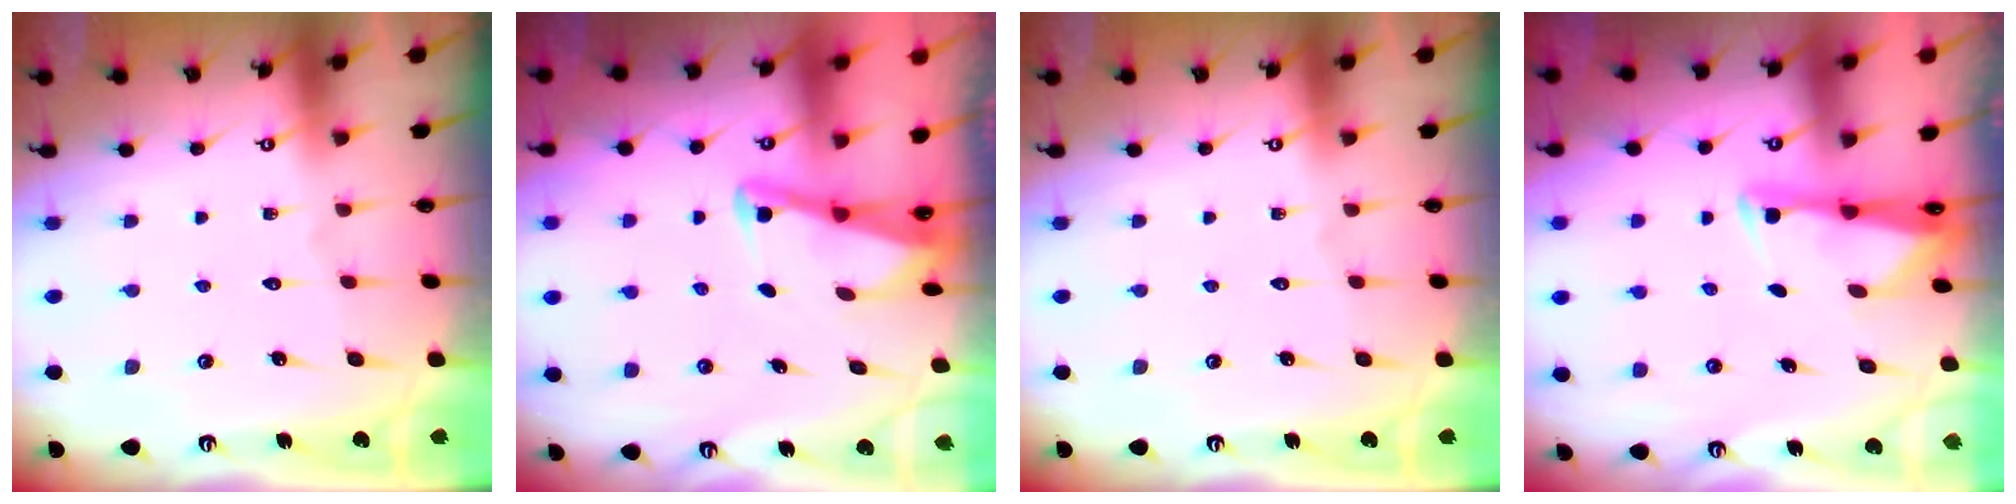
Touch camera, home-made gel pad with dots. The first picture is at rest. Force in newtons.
{"total": 2.9, "press": 2.9, "slide": 0.4}
{"total": 0.0}
{"total": 2.6, "press": 2.6, "slide": 0.4}